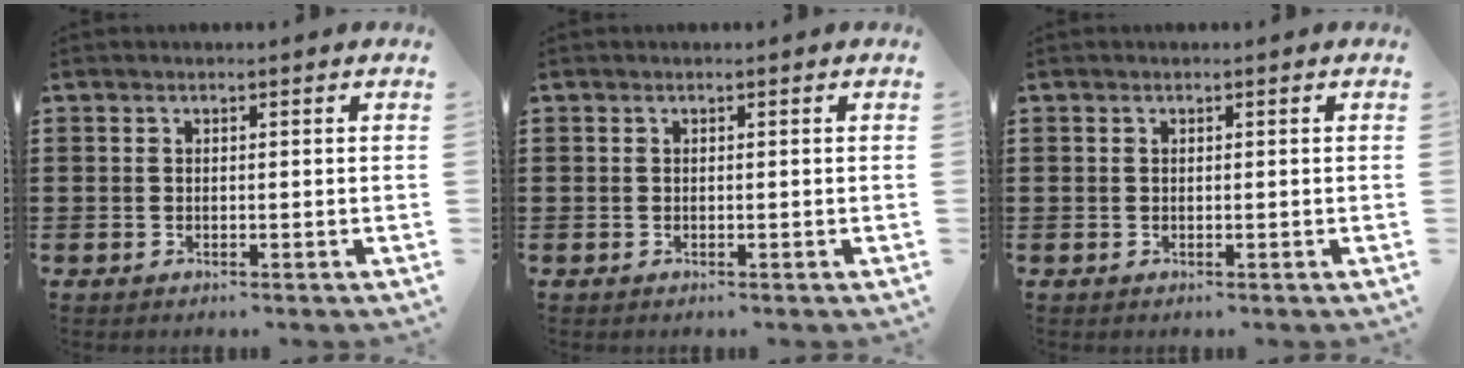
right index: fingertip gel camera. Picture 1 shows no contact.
{"total": 0.0}
{"total": 0.0}